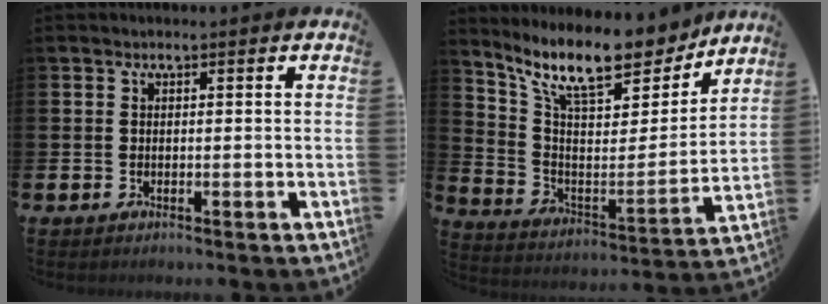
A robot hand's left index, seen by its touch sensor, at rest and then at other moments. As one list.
[{"total": 13.1, "force": [10.9, 3.9, 6.0], "torque": [-0.144, -0.070, 0.191]}]